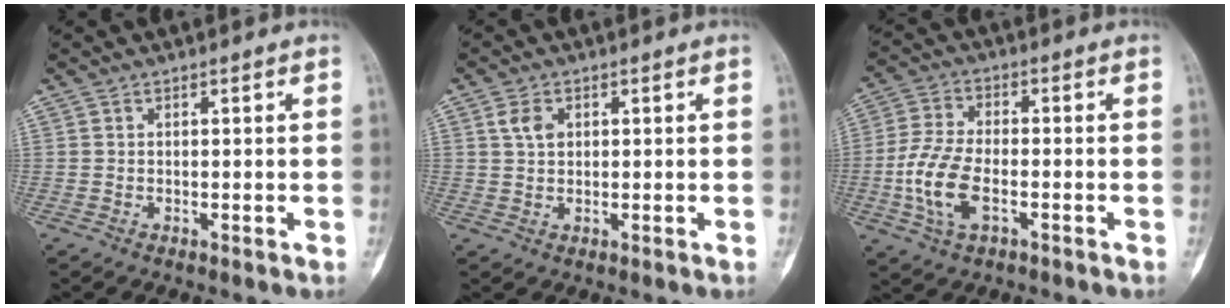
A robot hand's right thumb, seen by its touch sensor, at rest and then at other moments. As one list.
[{"total": 3.1, "force": [0.9, 2.2, 2.0], "torque": [-0.031, 0.002, 0.019]}, {"total": 10.5, "force": [-2.9, 5.4, 8.5], "torque": [-0.184, 0.013, -0.059]}]